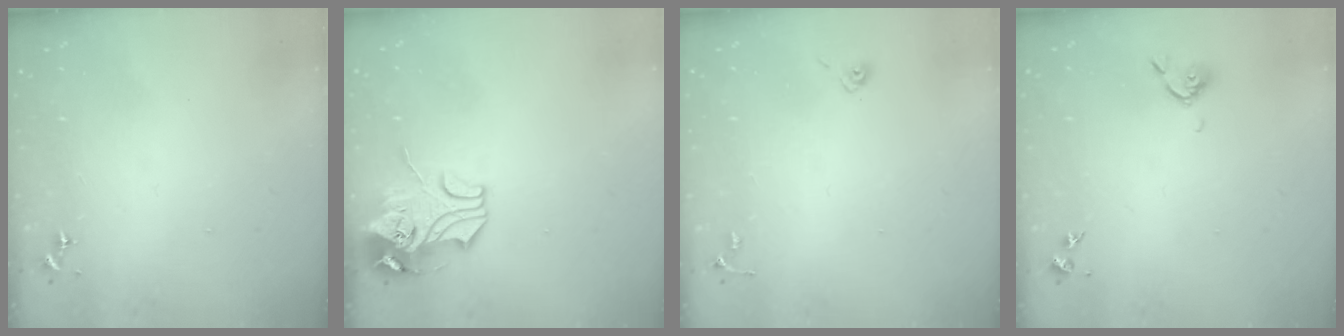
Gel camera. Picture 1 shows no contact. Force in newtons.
{"total": 10.3, "press": 10.2, "slide": 1.7}
{"total": 4.8, "press": 4.8, "slide": 0.4}
{"total": 5.3, "press": 5.2, "slide": 1.1}